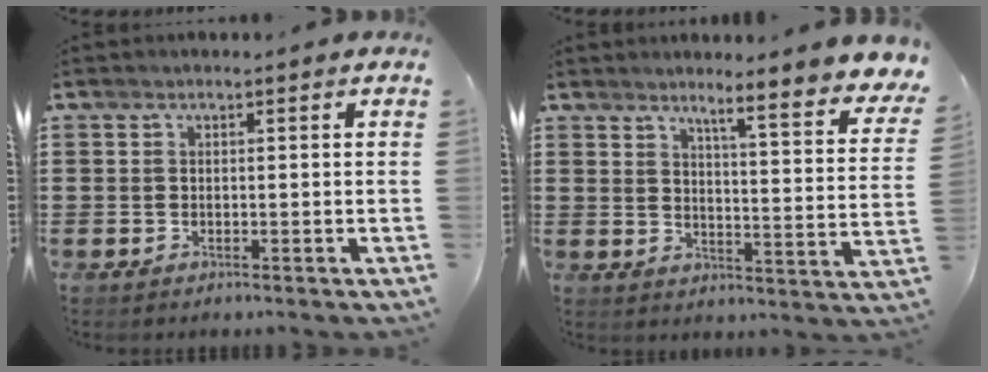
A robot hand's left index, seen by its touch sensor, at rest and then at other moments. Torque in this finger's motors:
{"motor_torque": [2.14, 0.00, 0.44, 0.14]}